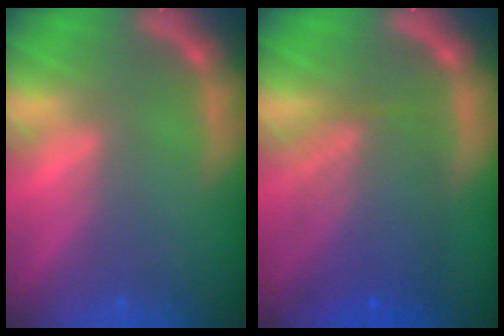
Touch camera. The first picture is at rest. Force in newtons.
{"total": 7.1}